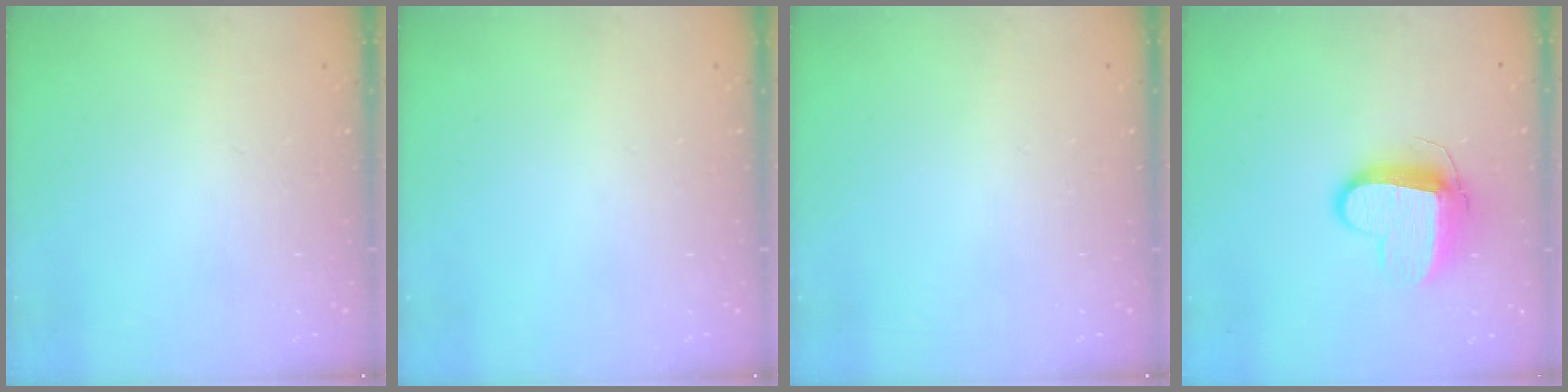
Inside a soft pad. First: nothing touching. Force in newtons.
{"total": 0.0}
{"total": 0.0}
{"total": 10.3, "press": 10.2, "slide": 1.3}